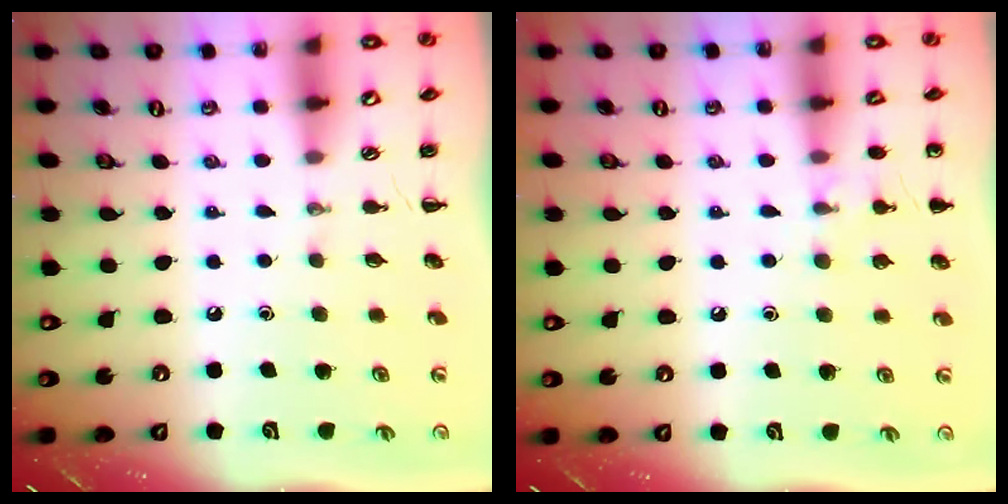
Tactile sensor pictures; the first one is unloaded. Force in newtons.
{"total": 7.4, "press": 7.0, "slide": 2.3}